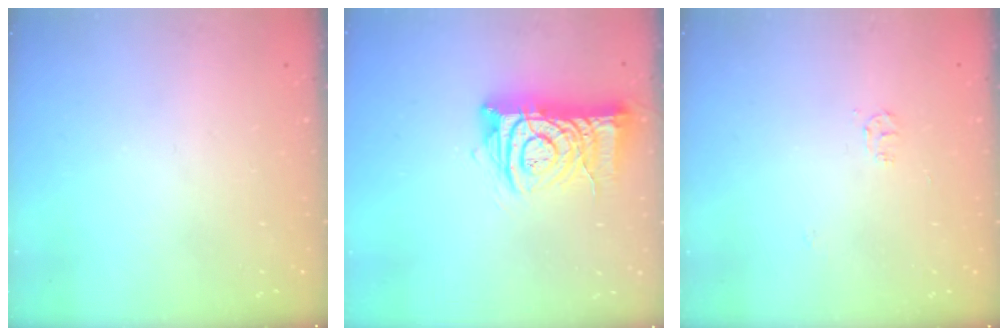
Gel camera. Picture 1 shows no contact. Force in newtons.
{"total": 11.6, "press": 11.5, "slide": 1.4}
{"total": 4.5, "press": 4.4, "slide": 0.4}